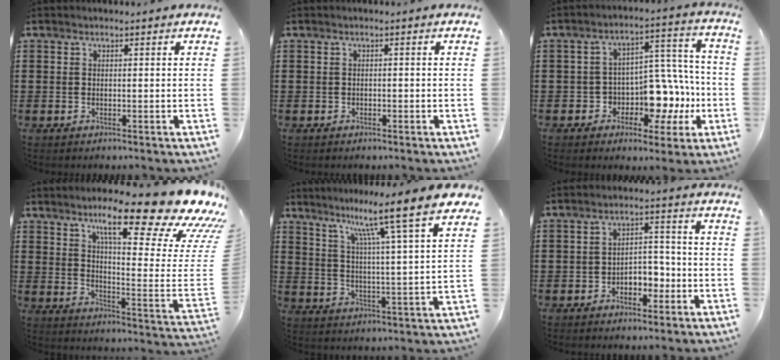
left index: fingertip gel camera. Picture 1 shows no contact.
{"total": 0.6, "force": [-0.4, 0.3, 0.1], "torque": [-0.006, -0.001, -0.009]}
{"total": 8.4, "force": [-2.0, 6.7, 4.7], "torque": [-0.082, -0.005, -0.027]}
{"total": 18.9, "force": [13.3, 2.9, 13.1], "torque": [-0.223, -0.080, 0.212]}
{"total": 11.2, "force": [8.6, -0.5, 7.2], "torque": [-0.143, -0.055, 0.130]}
{"total": 3.9, "force": [-2.3, 2.5, 2.0], "torque": [-0.041, 0.009, -0.049]}